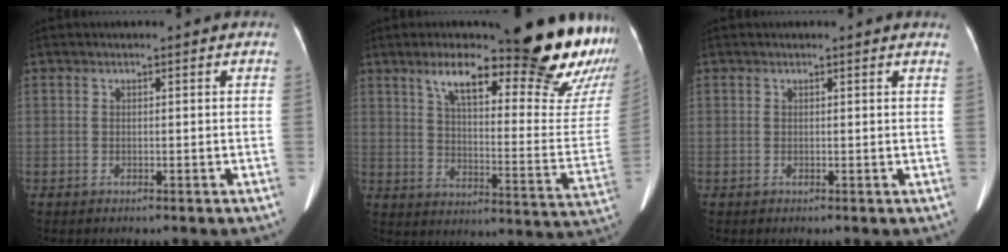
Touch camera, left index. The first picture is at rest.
{"total": 26.2, "force": [19.9, 3.6, 16.5], "torque": [-0.202, -0.052, 0.261]}
{"total": 1.3, "force": [1.3, -0.1, 0.3], "torque": [-0.019, -0.004, 0.006]}